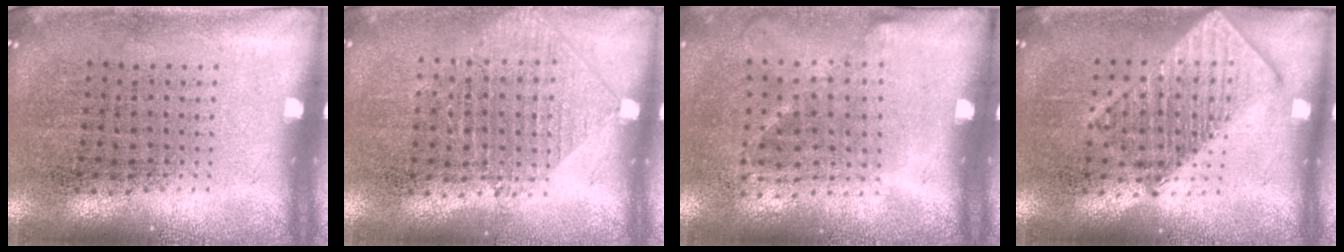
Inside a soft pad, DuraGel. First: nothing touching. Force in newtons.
{"total": 0.9, "press": 0.9, "slide": 0.2}
{"total": 1.2, "press": 0.9, "slide": 0.7}
{"total": 2.0, "press": 2.0, "slide": 0.2}